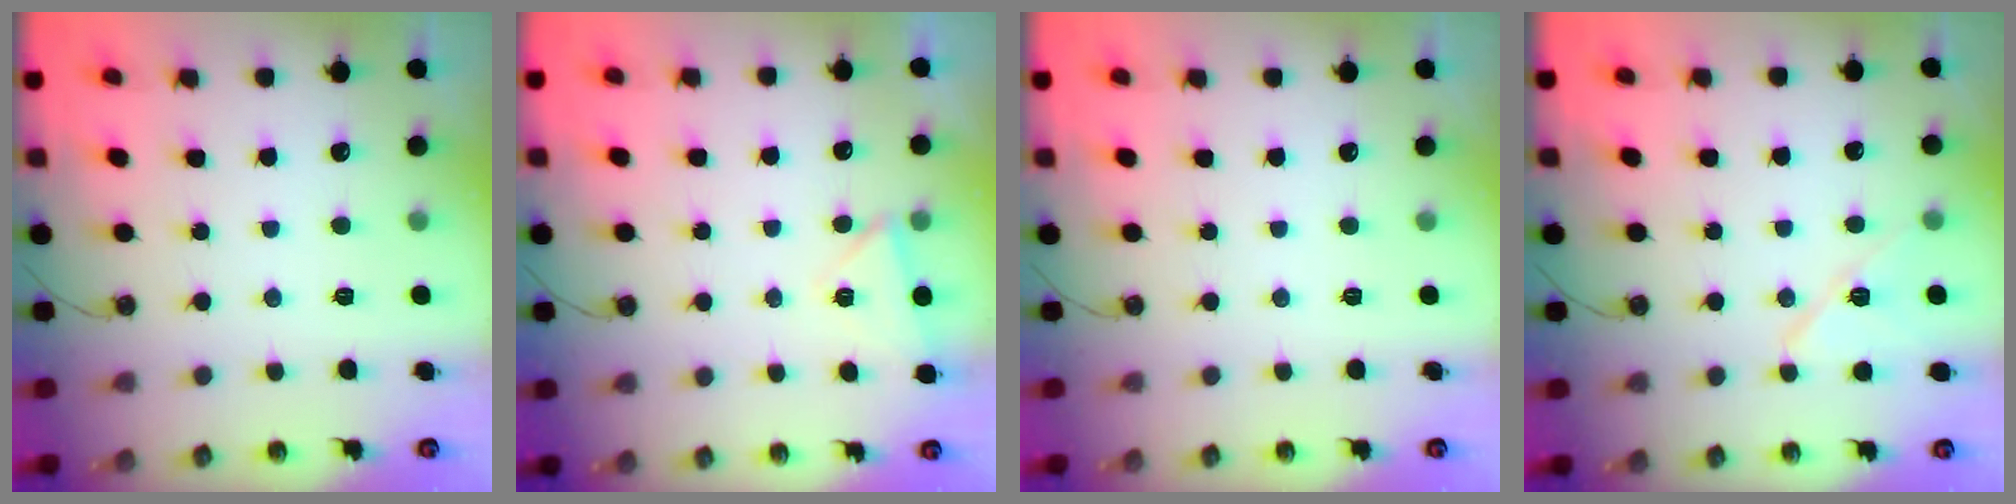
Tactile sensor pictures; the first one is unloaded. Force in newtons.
{"total": 3.8, "press": 3.2, "slide": 2.1}
{"total": 0.0}
{"total": 9.8, "press": 9.7, "slide": 1.1}